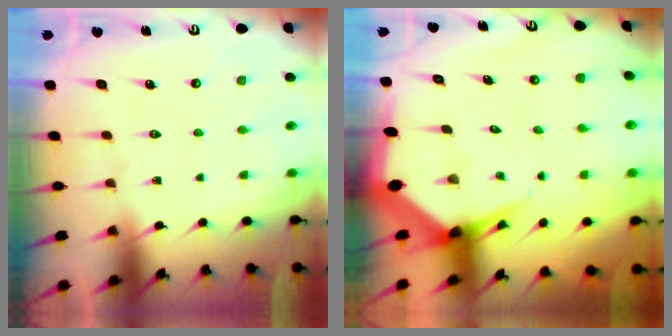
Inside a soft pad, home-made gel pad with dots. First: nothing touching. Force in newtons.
{"total": 5.3, "press": 5.3, "slide": 0.7}